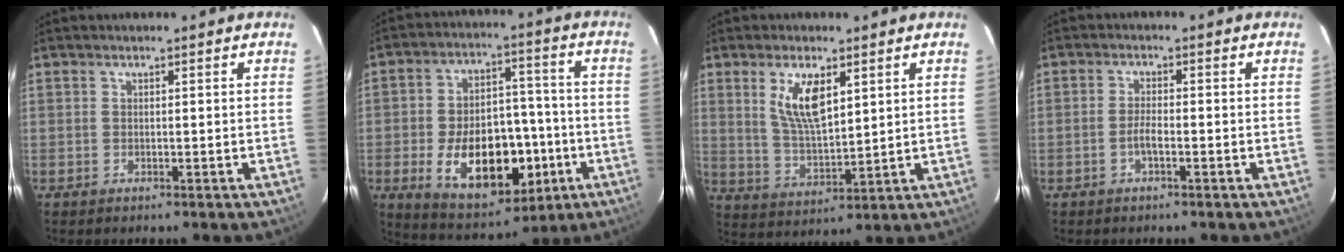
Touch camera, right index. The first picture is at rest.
{"total": 18.9, "force": [-5.7, 11.4, 13.9], "torque": [-0.264, 0.017, -0.064]}
{"total": 8.9, "force": [3.8, 3.5, 7.3], "torque": [-0.135, -0.002, 0.083]}
{"total": 2.2, "force": [-1.1, 0.4, 1.8], "torque": [-0.040, 0.002, -0.024]}